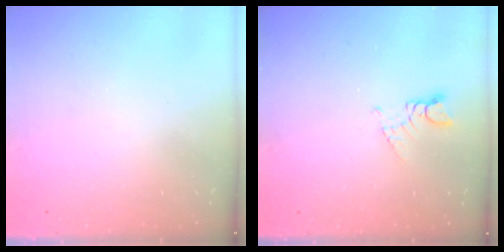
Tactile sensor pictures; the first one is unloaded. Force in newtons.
{"total": 2.3, "press": 2.3, "slide": 0.3}